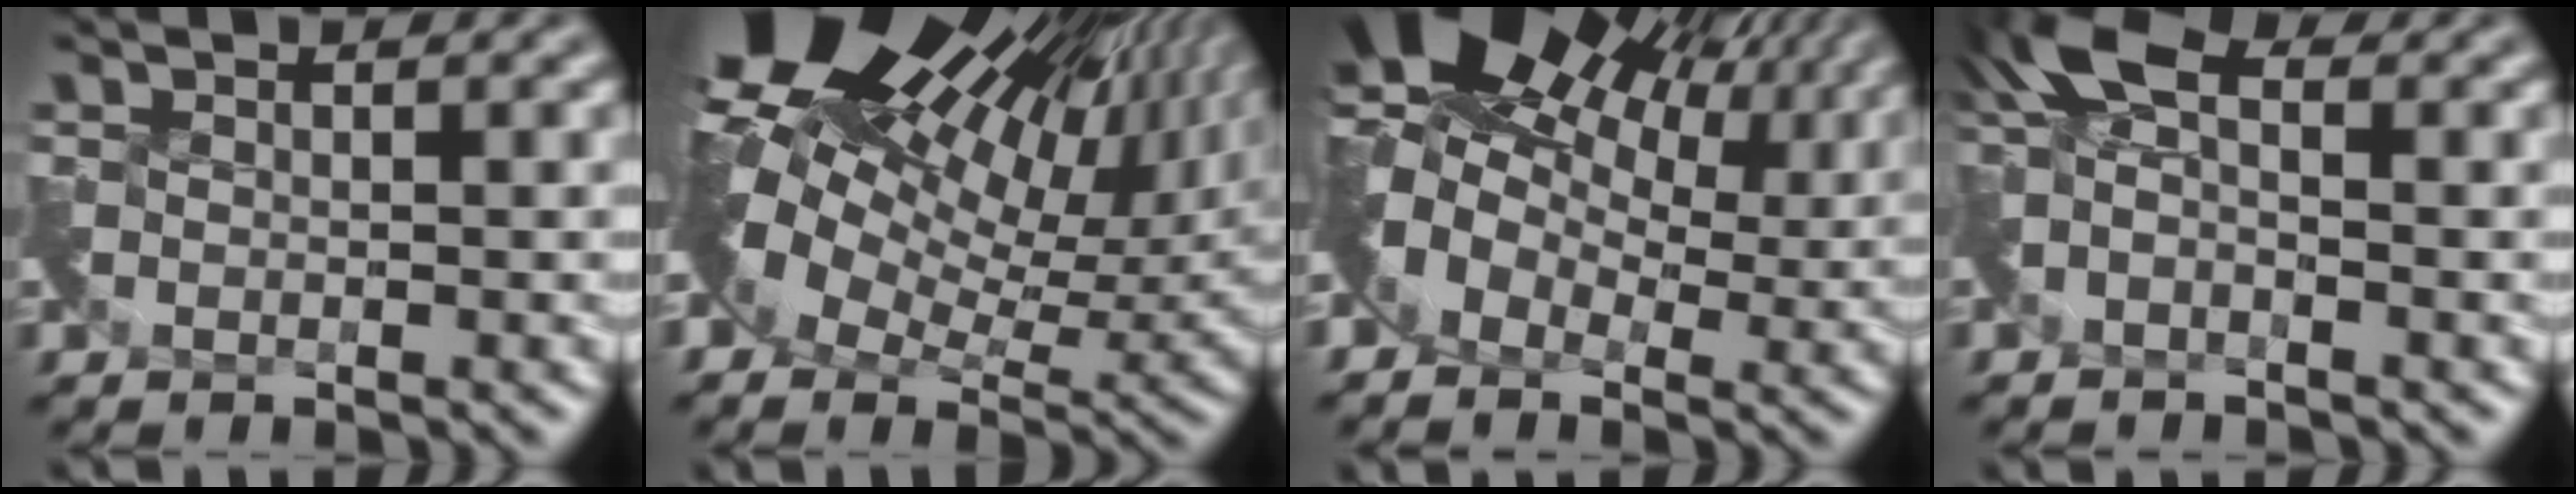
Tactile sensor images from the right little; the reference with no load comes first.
{"total": 16.9, "force": [7.0, 9.1, 12.4], "torque": [-0.189, 0.020, 0.145]}
{"total": 10.0, "force": [4.6, 6.3, 6.2], "torque": [-0.111, 0.017, 0.075]}
{"total": 2.9, "force": [-0.7, 1.8, 2.1], "torque": [-0.047, 0.011, -0.021]}